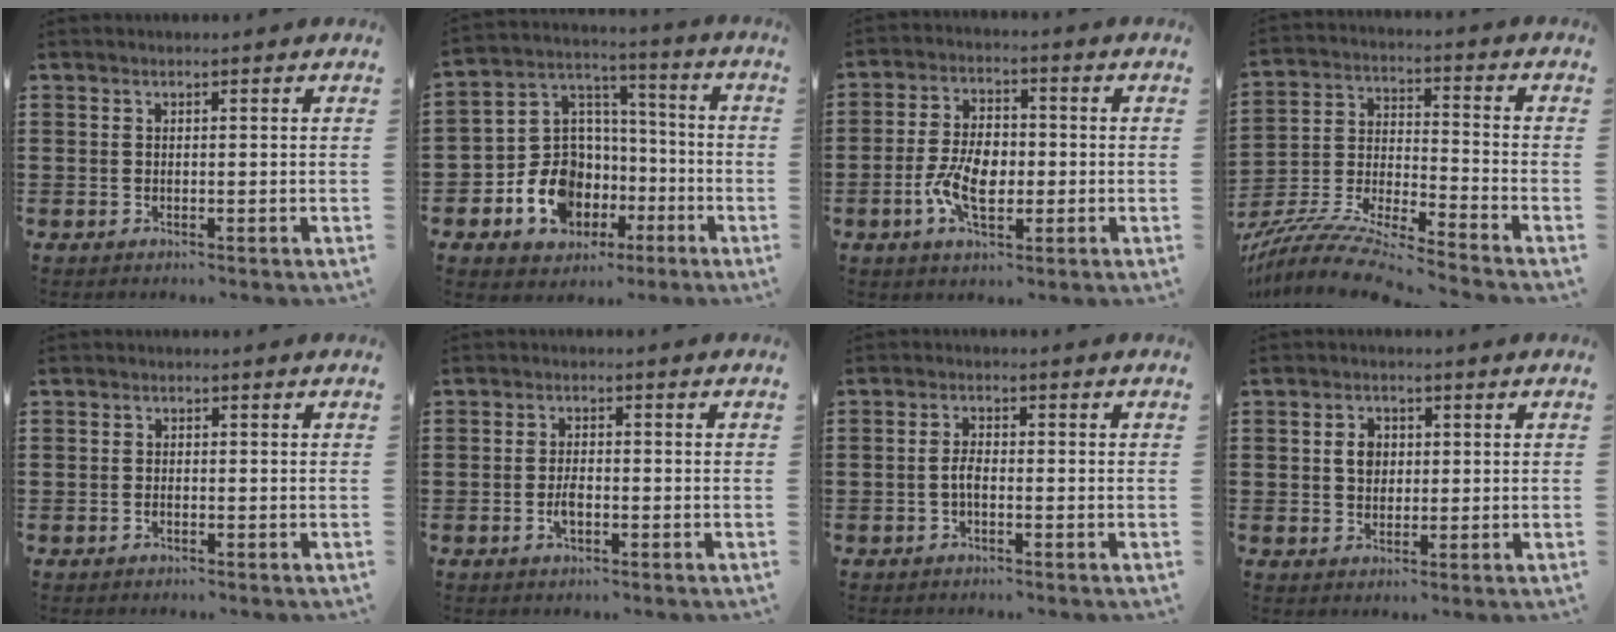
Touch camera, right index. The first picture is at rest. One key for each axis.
{"total": 11.1, "fx": -4.5, "fy": 9.3, "fz": 4.1, "tx": -0.132, "ty": 0.005, "tz": -0.078}
{"total": 7.2, "fx": -1.7, "fy": 4.1, "fz": 5.7, "tx": -0.120, "ty": 0.007, "tz": -0.033}
{"total": 9.2, "fx": -8.7, "fy": -0.2, "fz": 3.0, "tx": -0.073, "ty": -0.005, "tz": -0.178}
{"total": 0.7, "fx": -0.4, "fy": 0.4, "fz": 0.3, "tx": -0.008, "ty": -0.004, "tz": -0.008}
{"total": 2.4, "fx": -0.8, "fy": 1.0, "fz": 2.1, "tx": -0.040, "ty": -0.001, "tz": -0.012}
{"total": 2.2, "fx": -0.8, "fy": 0.8, "fz": 1.9, "tx": -0.044, "ty": -0.001, "tz": -0.017}
{"total": 3.0, "fx": 0.4, "fy": 2.4, "fz": 1.8, "tx": -0.042, "ty": 0.012, "tz": 0.005}